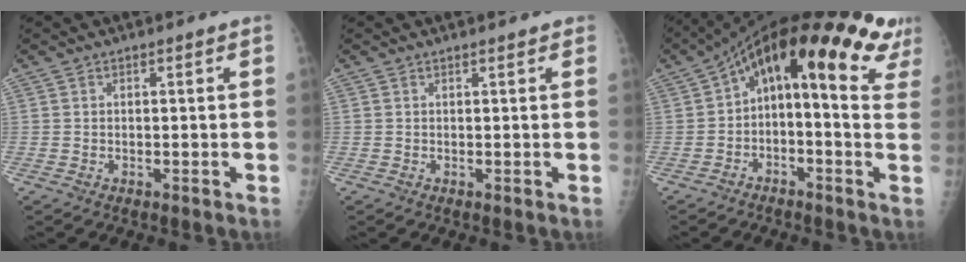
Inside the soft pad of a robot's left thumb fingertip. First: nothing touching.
{"total": 0.8, "force": [0.6, 0.3, 0.5], "torque": [-0.007, -0.001, 0.005]}
{"total": 18.5, "force": [7.0, 7.4, 15.5], "torque": [-0.206, 0.044, 0.086]}